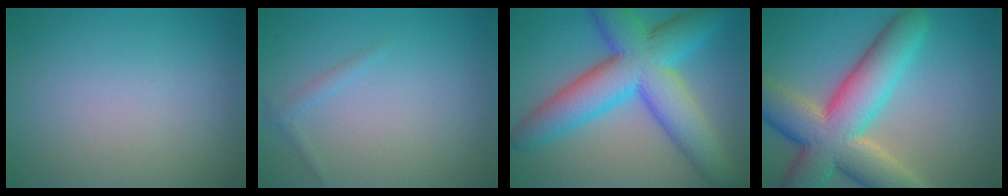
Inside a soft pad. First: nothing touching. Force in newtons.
{"total": 0.9, "press": 0.9, "slide": 0.1}
{"total": 11.4, "press": 11.4, "slide": 0.1}
{"total": 11.6, "press": 11.5, "slide": 0.7}